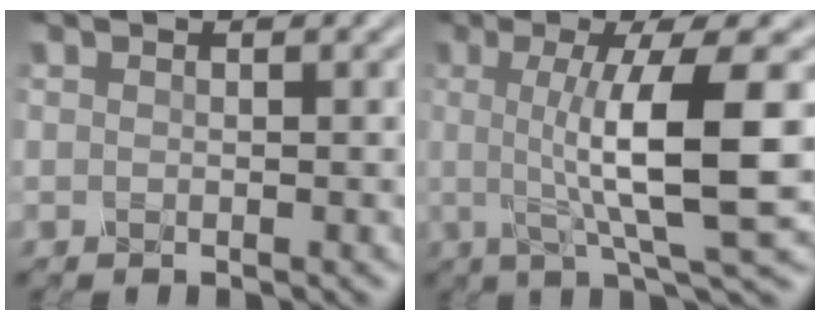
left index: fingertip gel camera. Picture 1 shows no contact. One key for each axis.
{"total": 9.5, "fx": 0.4, "fy": 2.0, "fz": 9.3, "tx": -0.126, "ty": -0.001, "tz": 0.006}